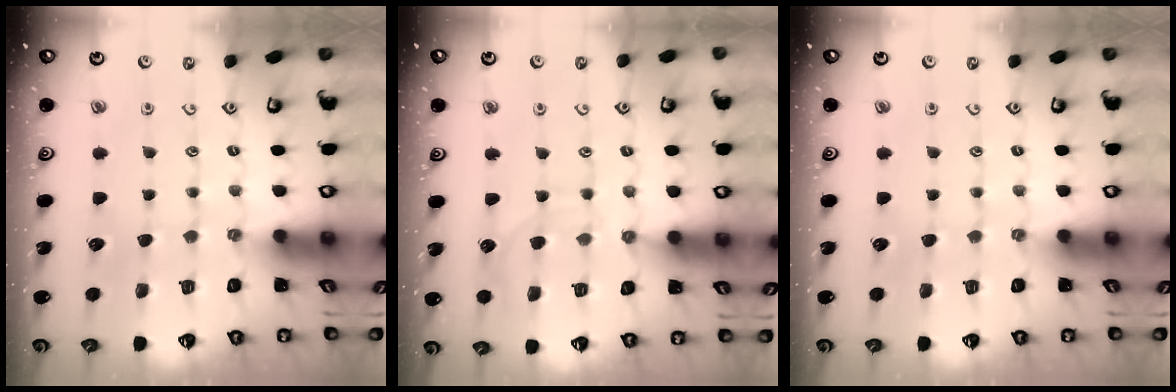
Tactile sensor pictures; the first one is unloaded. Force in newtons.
{"total": 7.3, "press": 7.3, "slide": 0.6}
{"total": 0.0}